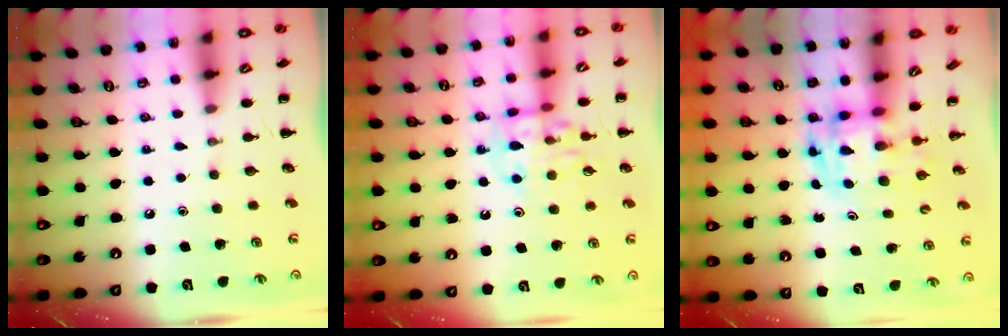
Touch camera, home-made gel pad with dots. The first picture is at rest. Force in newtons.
{"total": 11.9, "press": 11.8, "slide": 1.2}
{"total": 3.6, "press": 3.5, "slide": 0.6}